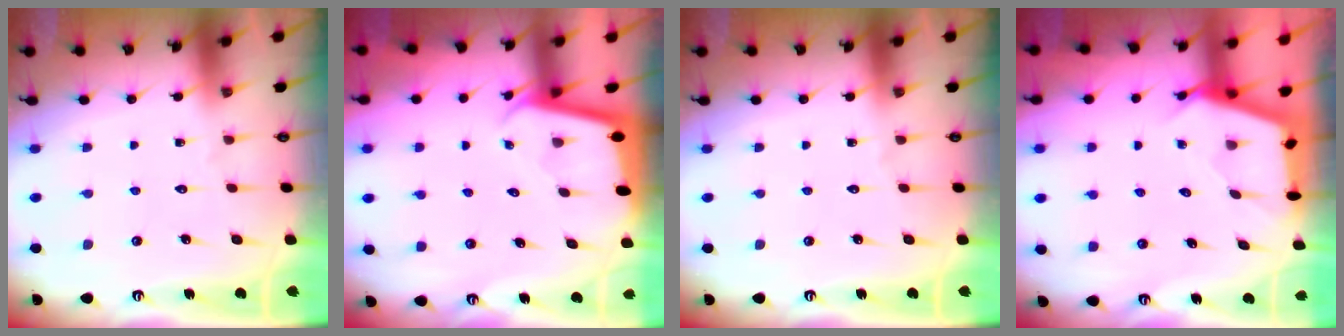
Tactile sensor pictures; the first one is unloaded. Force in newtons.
{"total": 2.7, "press": 2.7, "slide": 0.1}
{"total": 0.0}
{"total": 2.7, "press": 2.7, "slide": 0.3}